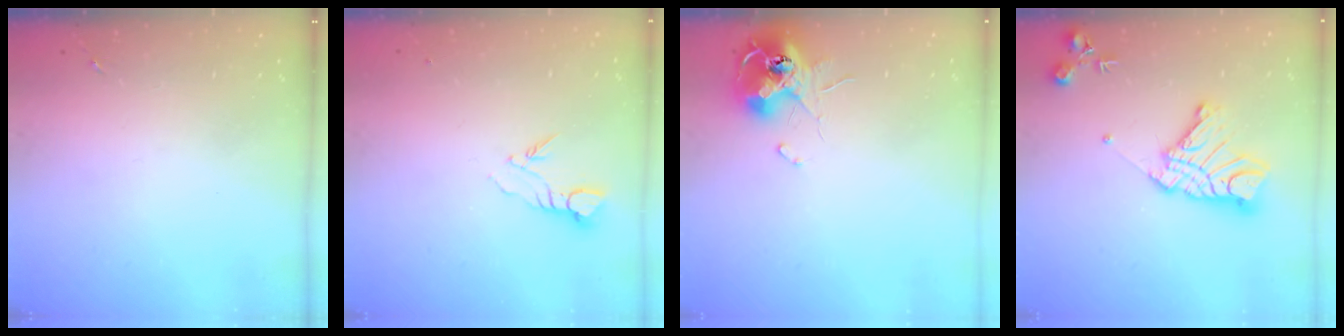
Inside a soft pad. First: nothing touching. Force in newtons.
{"total": 3.8, "press": 3.8, "slide": 0.2}
{"total": 11.6, "press": 11.6, "slide": 1.1}
{"total": 16.4, "press": 16.3, "slide": 1.4}